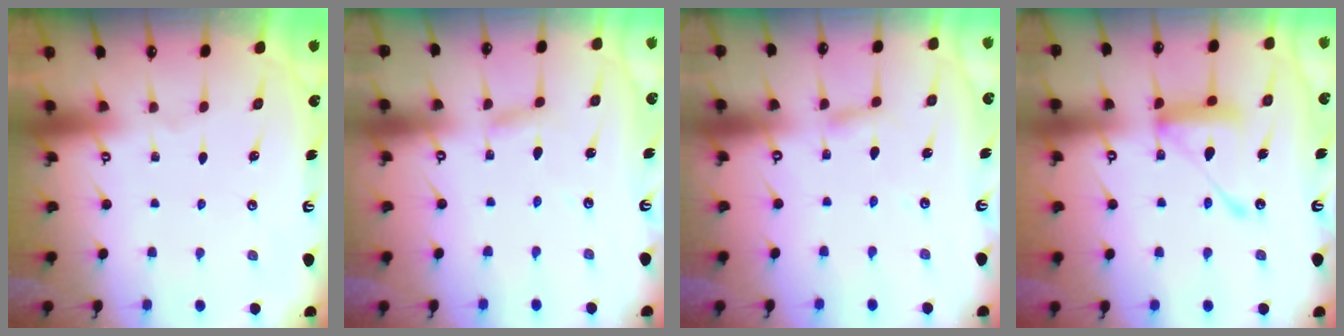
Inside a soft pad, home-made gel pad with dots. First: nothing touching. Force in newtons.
{"total": 2.5, "press": 2.5, "slide": 0.1}
{"total": 2.4, "press": 2.4, "slide": 0.2}
{"total": 14.9, "press": 14.8, "slide": 1.3}